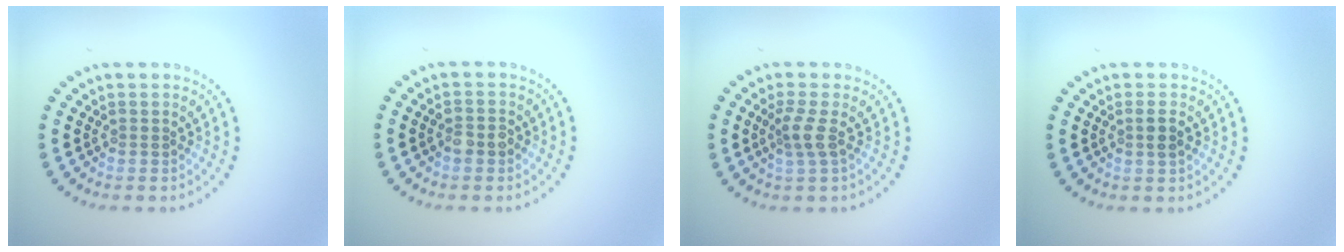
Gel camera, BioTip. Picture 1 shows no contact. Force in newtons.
{"total": 1.7, "press": 1.7, "slide": 0.3}
{"total": 2.0, "press": 1.6, "slide": 1.3}
{"total": 1.3, "press": 1.2, "slide": 0.5}